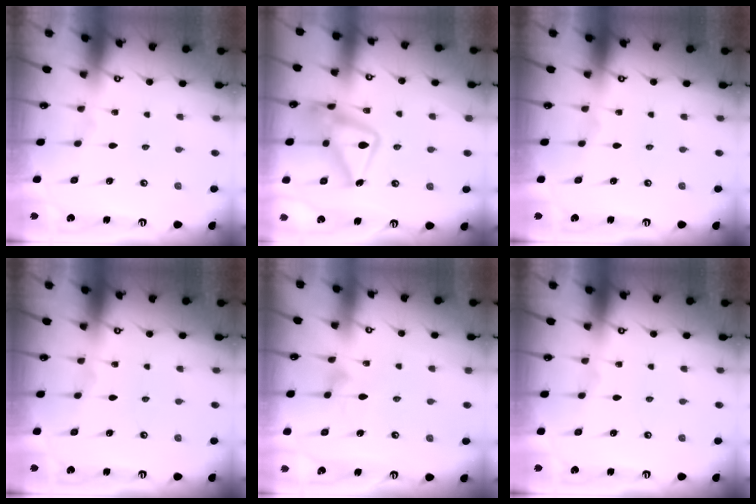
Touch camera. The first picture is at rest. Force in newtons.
{"total": 18.8, "press": 18.7, "slide": 1.3}
{"total": 0.0}
{"total": 0.0}
{"total": 5.4, "press": 5.4, "slide": 0.4}
{"total": 0.0}